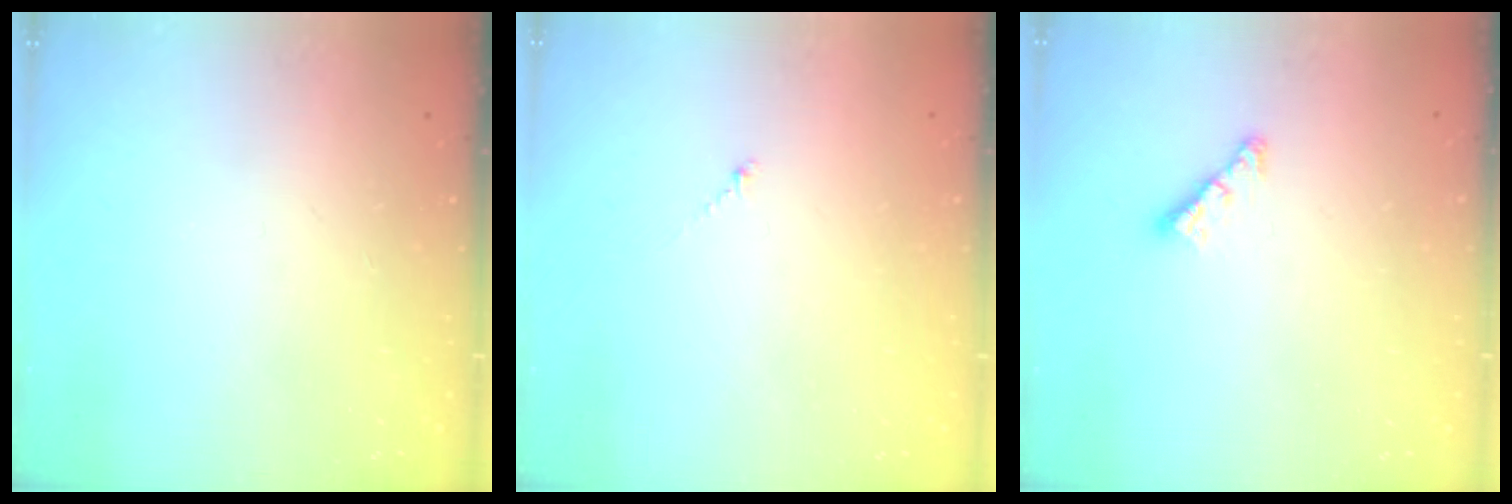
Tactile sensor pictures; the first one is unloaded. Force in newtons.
{"total": 0.7, "press": 0.6, "slide": 0.4}
{"total": 4.5, "press": 4.4, "slide": 0.7}